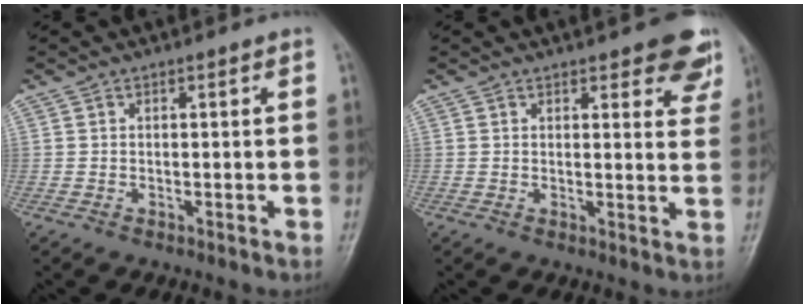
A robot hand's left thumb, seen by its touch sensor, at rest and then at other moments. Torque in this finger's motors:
{"motor_torque": [1.56, 0.86, 1.26, -0.76, 0.00]}